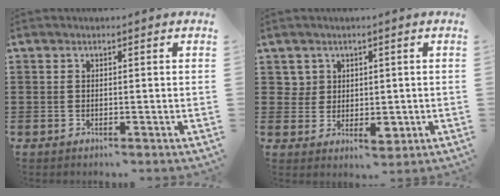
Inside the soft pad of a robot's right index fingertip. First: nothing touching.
{"total": 3.8, "force": [1.3, 3.3, 1.2], "torque": [-0.028, 0.009, 0.024]}